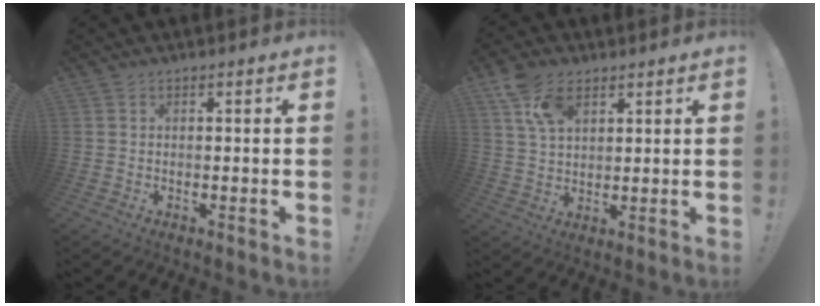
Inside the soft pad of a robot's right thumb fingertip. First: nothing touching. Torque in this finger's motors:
{"motor_torque": [0.31, 1.46, 0.44, 0.21, 0.02]}